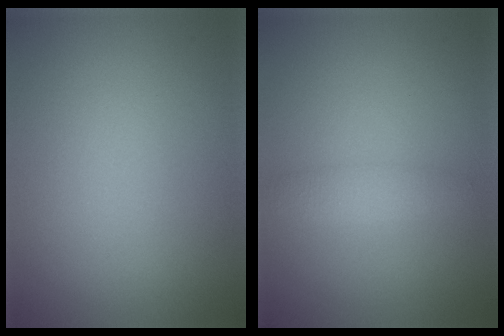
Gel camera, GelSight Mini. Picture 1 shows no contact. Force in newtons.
{"total": 1.5, "press": 1.5, "slide": 0.0}